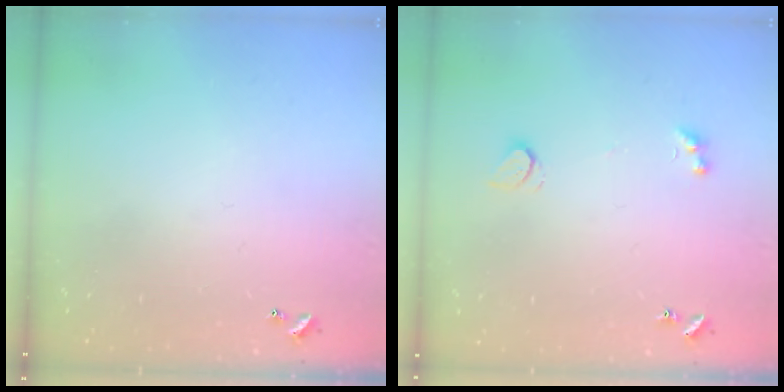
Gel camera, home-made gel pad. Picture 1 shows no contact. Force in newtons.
{"total": 1.7, "press": 1.6, "slide": 0.6}